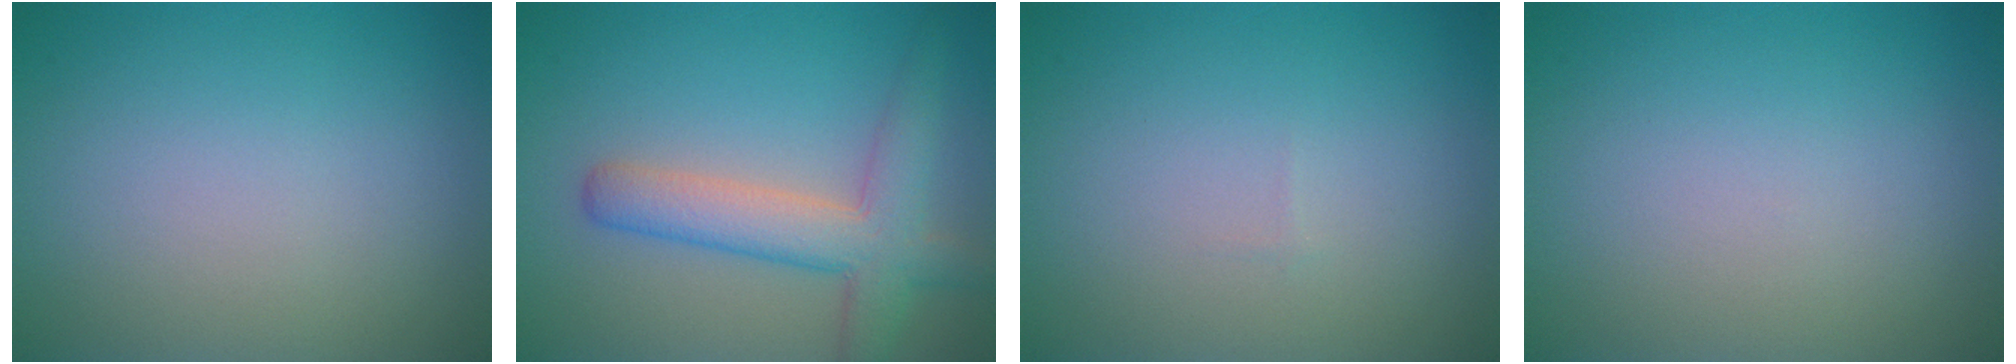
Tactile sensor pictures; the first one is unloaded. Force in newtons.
{"total": 4.9, "press": 4.9, "slide": 0.2}
{"total": 0.0}
{"total": 0.0}